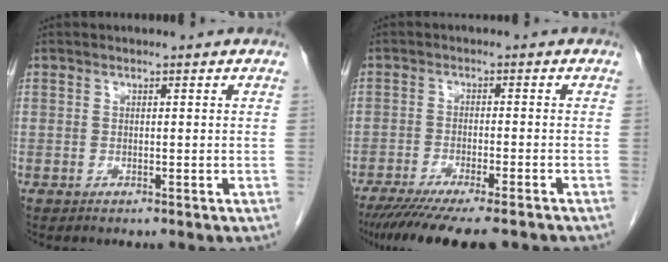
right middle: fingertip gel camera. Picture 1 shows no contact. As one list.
[{"total": 13.7, "force": [-11.2, 2.0, 7.6], "torque": [-0.116, -0.027, -0.168]}]